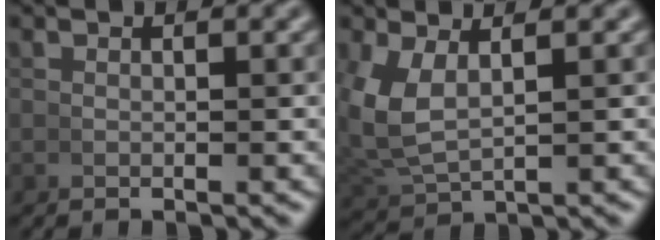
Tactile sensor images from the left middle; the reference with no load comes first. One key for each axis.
{"total": 5.0, "fx": 1.3, "fy": 3.4, "fz": 3.3, "tx": -0.103, "ty": -0.007, "tz": 0.037}